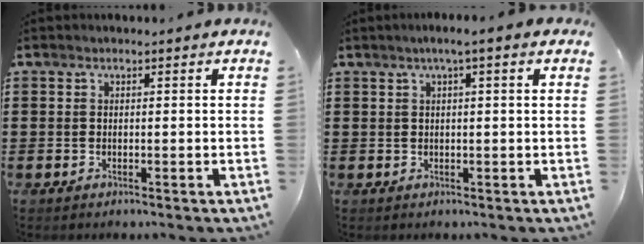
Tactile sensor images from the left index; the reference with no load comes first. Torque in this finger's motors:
{"motor_torque": [0.94, -1.20, 0.53, 0.11]}